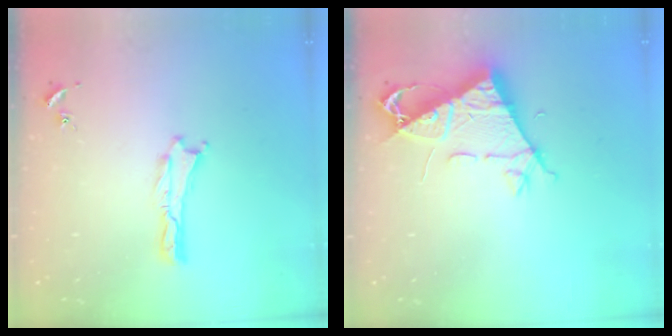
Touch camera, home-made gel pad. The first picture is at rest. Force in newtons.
{"total": 8.2, "press": 8.1, "slide": 1.2}